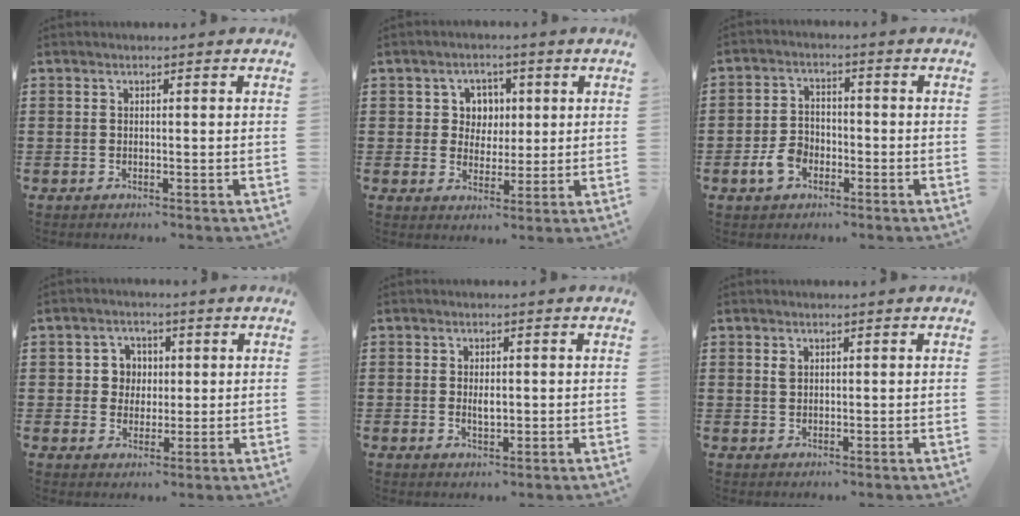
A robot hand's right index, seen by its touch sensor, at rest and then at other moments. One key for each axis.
{"total": 4.5, "fx": 1.2, "fy": 4.1, "fz": 1.3, "tx": -0.038, "ty": 0.012, "tz": 0.017}
{"total": 4.7, "fx": -2.0, "fy": 3.3, "fz": 2.8, "tx": -0.079, "ty": -0.001, "tz": -0.044}
{"total": 4.3, "fx": 0.6, "fy": 4.0, "fz": 1.4, "tx": -0.046, "ty": 0.013, "tz": 0.007}
{"total": 2.1, "fx": -0.1, "fy": 1.1, "fz": 1.8, "tx": -0.034, "ty": 0.005, "tz": -0.002}
{"total": 1.2, "fx": 0.6, "fy": 0.8, "fz": 0.7, "tx": -0.017, "ty": 0.004, "tz": 0.012}